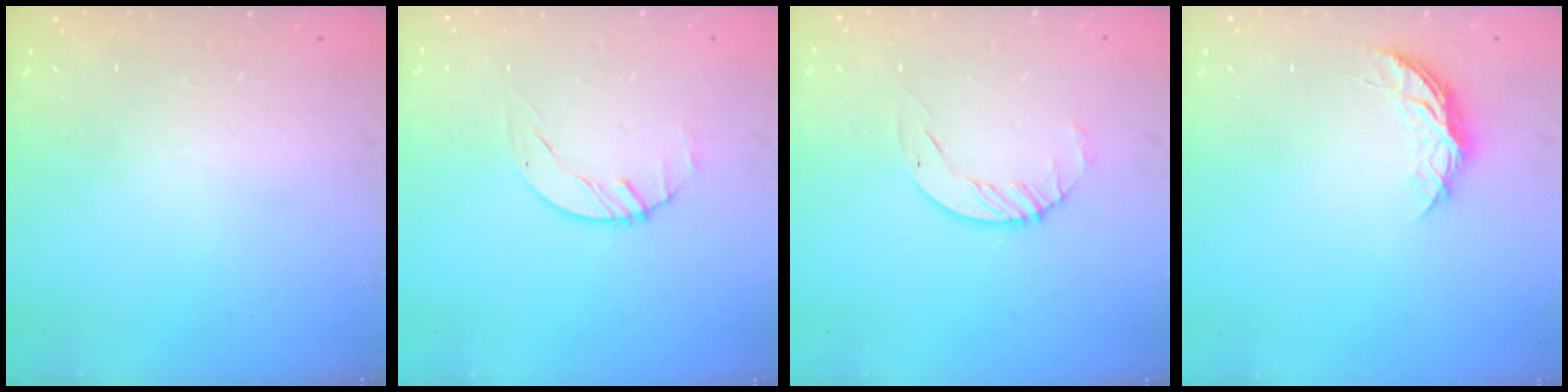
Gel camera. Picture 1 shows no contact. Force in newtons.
{"total": 0.6, "press": 0.6, "slide": 0.1}
{"total": 3.5, "press": 3.5, "slide": 0.4}
{"total": 5.2, "press": 5.1, "slide": 0.5}